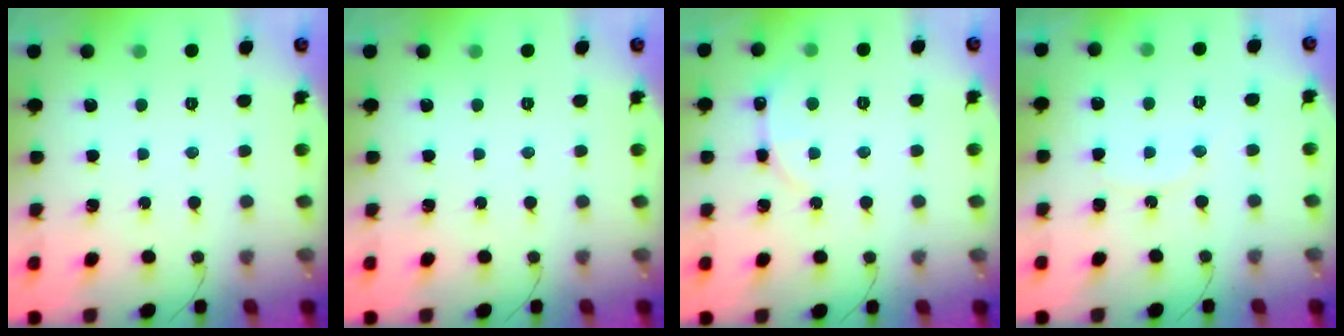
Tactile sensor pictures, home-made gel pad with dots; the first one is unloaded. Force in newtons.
{"total": 0.0}
{"total": 2.9, "press": 2.9, "slide": 0.3}
{"total": 5.7, "press": 5.7, "slide": 0.7}